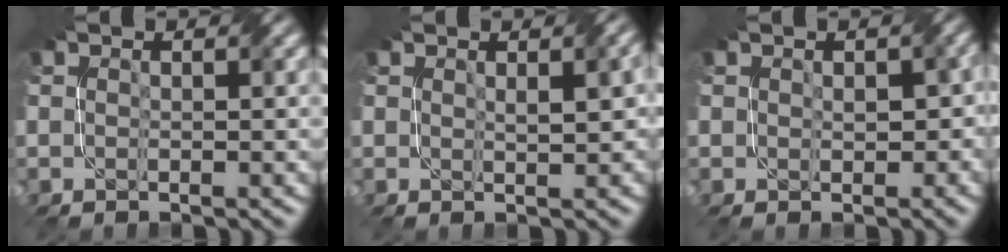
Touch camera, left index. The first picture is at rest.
{"total": 2.0, "force": [0.7, 0.5, 1.9], "torque": [-0.023, 0.008, 0.019]}
{"total": 3.1, "force": [0.2, 2.3, 2.1], "torque": [-0.016, -0.001, 0.021]}